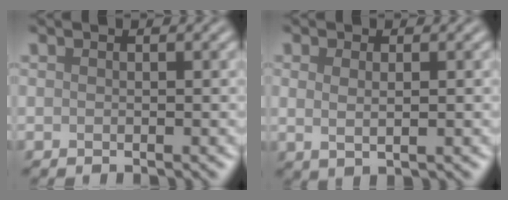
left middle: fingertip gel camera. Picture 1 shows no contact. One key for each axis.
{"total": 1.5, "fx": 0.4, "fy": 0.5, "fz": 1.3, "tx": -0.026, "ty": -0.003, "tz": 0.008}